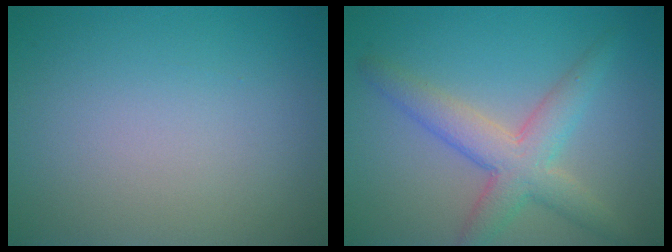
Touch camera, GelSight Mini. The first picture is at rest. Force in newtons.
{"total": 4.8, "press": 4.8, "slide": 0.1}